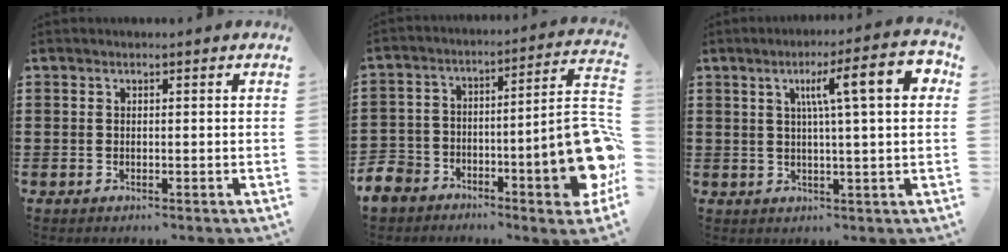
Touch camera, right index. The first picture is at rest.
{"total": 13.9, "force": [-6.8, 5.2, 11.0], "torque": [-0.172, 0.022, -0.115]}
{"total": 10.3, "force": [3.0, 1.4, 9.8], "torque": [-0.166, 0.001, 0.041]}